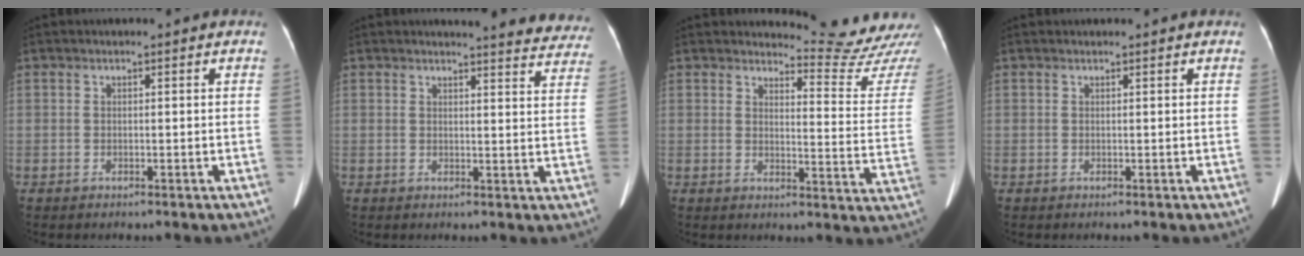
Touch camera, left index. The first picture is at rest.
{"total": 14.8, "force": [14.3, 2.1, 3.2], "torque": [-0.012, -0.066, 0.132]}
{"total": 13.0, "force": [12.9, -1.5, 0.0], "torque": [0.007, -0.130, 0.133]}
{"total": 0.9, "force": [0.9, 0.4, 0.0], "torque": [-0.007, 0.018, 0.012]}